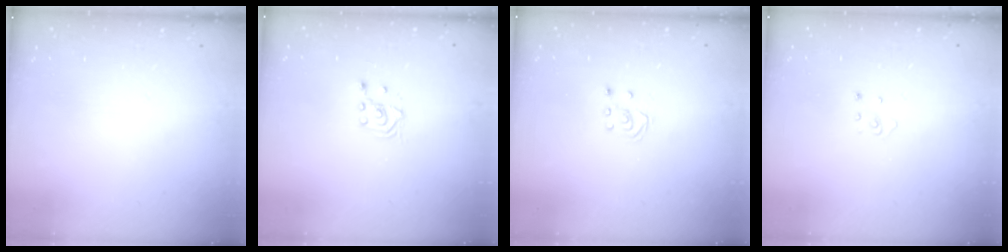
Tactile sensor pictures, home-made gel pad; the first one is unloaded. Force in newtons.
{"total": 2.1, "press": 2.0, "slide": 0.8}
{"total": 2.5, "press": 2.5, "slide": 0.2}
{"total": 2.2, "press": 2.2, "slide": 0.2}